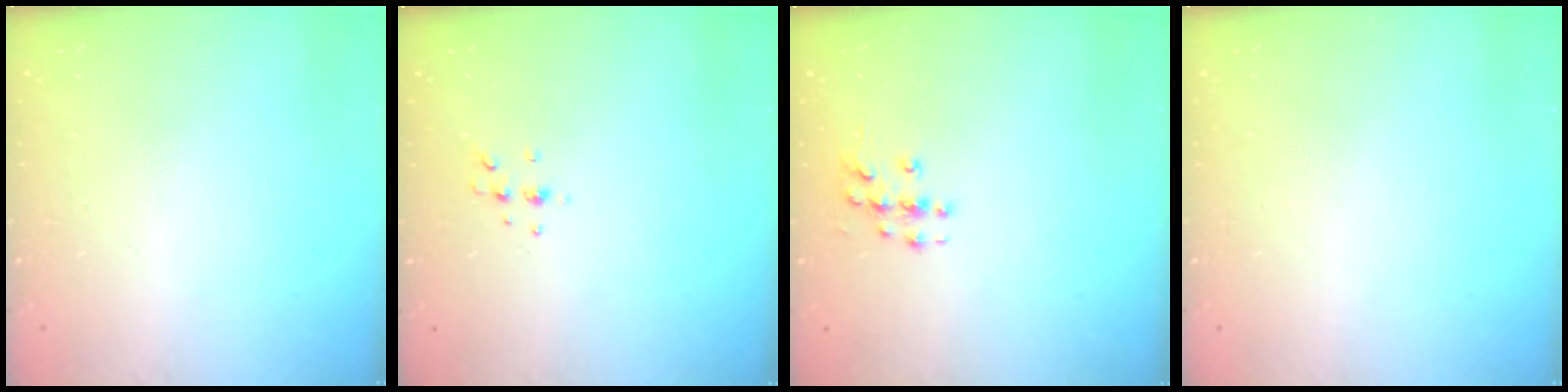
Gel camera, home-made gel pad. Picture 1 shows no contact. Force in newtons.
{"total": 3.8, "press": 3.8, "slide": 0.7}
{"total": 3.9, "press": 3.9, "slide": 0.2}
{"total": 0.0}